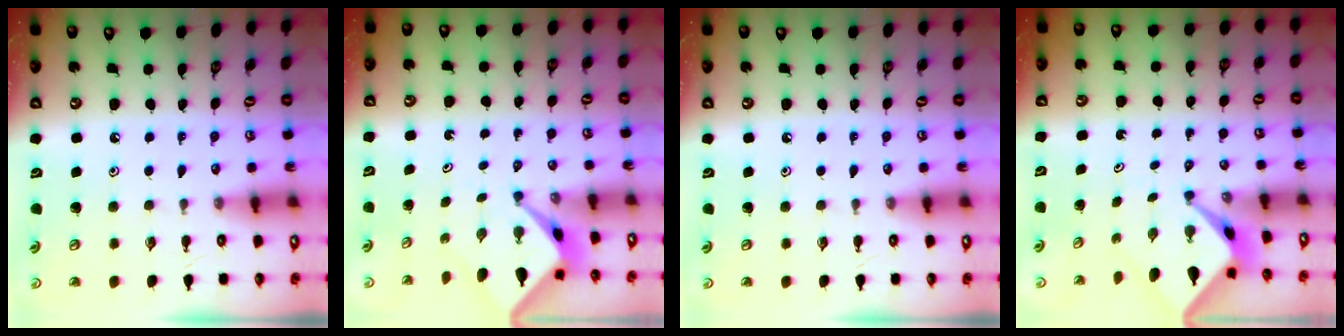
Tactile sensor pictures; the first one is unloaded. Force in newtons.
{"total": 2.5, "press": 2.4, "slide": 0.3}
{"total": 0.0}
{"total": 2.4, "press": 2.4, "slide": 0.1}